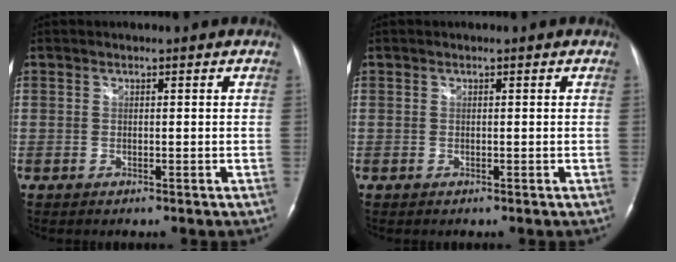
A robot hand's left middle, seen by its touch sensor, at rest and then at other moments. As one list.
[{"total": 0.0}]